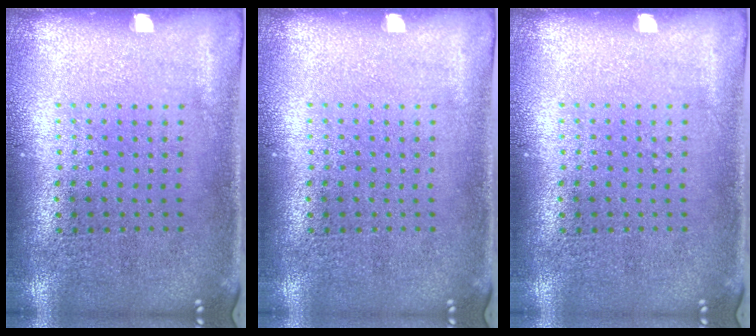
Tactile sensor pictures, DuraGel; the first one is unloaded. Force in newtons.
{"total": 0.0}
{"total": 0.0}